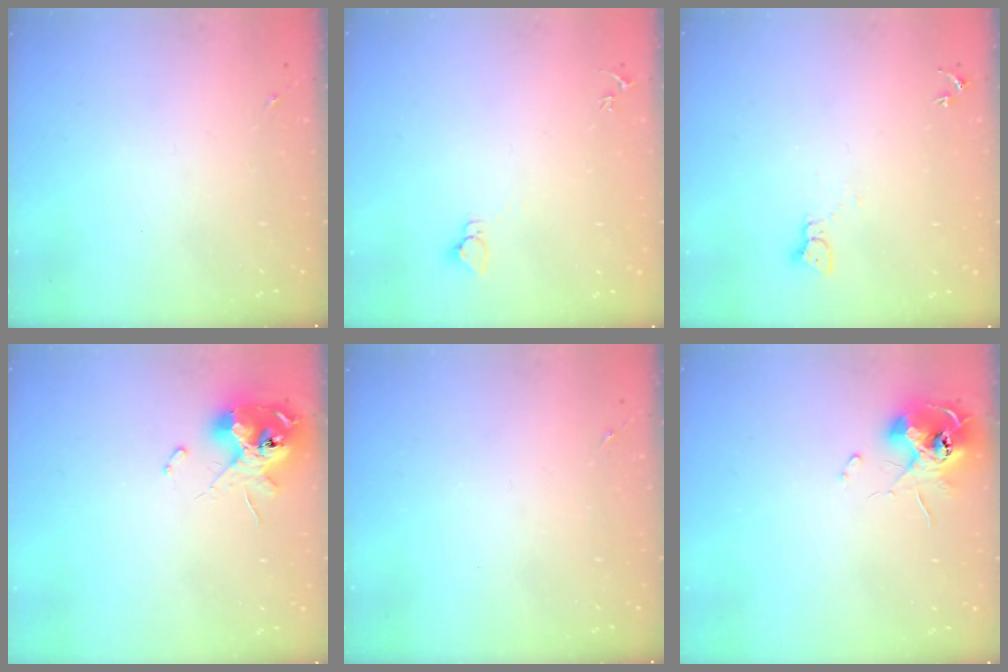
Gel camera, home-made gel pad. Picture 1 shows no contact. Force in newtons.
{"total": 2.8, "press": 2.8, "slide": 0.2}
{"total": 3.1, "press": 3.1, "slide": 0.1}
{"total": 12.4, "press": 12.2, "slide": 1.8}
{"total": 0.0}
{"total": 11.3, "press": 11.3, "slide": 0.6}